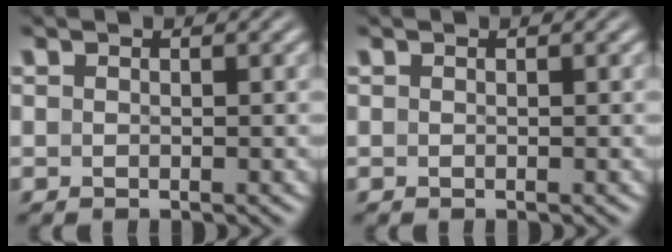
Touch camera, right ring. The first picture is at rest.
{"total": 0.0}